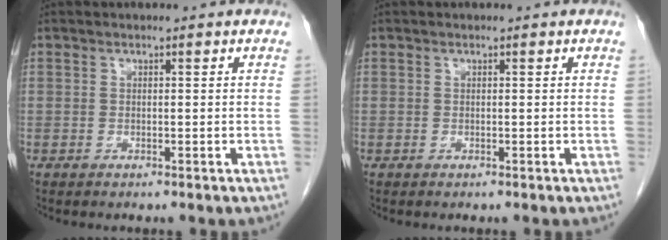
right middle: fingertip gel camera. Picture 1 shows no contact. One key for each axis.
{"total": 0.0}